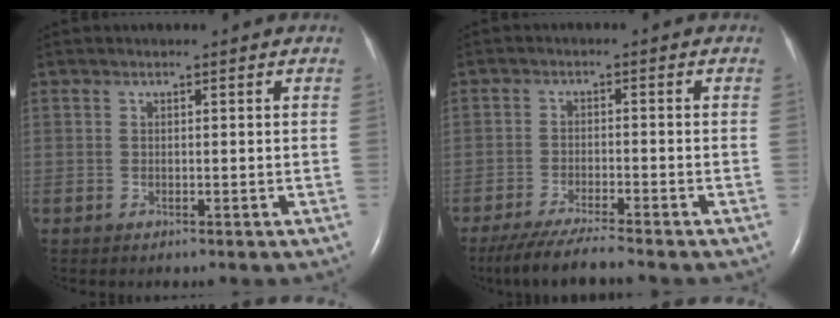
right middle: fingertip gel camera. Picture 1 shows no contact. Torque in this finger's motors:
{"motor_torque": [0.12, -0.13, 0.04, 0.03]}